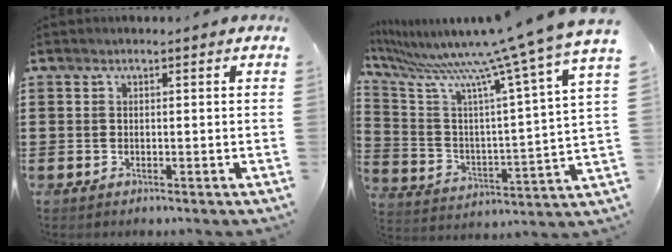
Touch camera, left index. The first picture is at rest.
{"total": 12.3, "force": [10.9, -1.0, 5.5], "torque": [-0.137, -0.094, 0.169]}